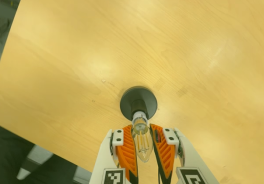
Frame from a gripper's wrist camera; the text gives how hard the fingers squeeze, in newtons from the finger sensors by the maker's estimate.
{"total": 23.0, "left": 22.3, "right": 23.7}